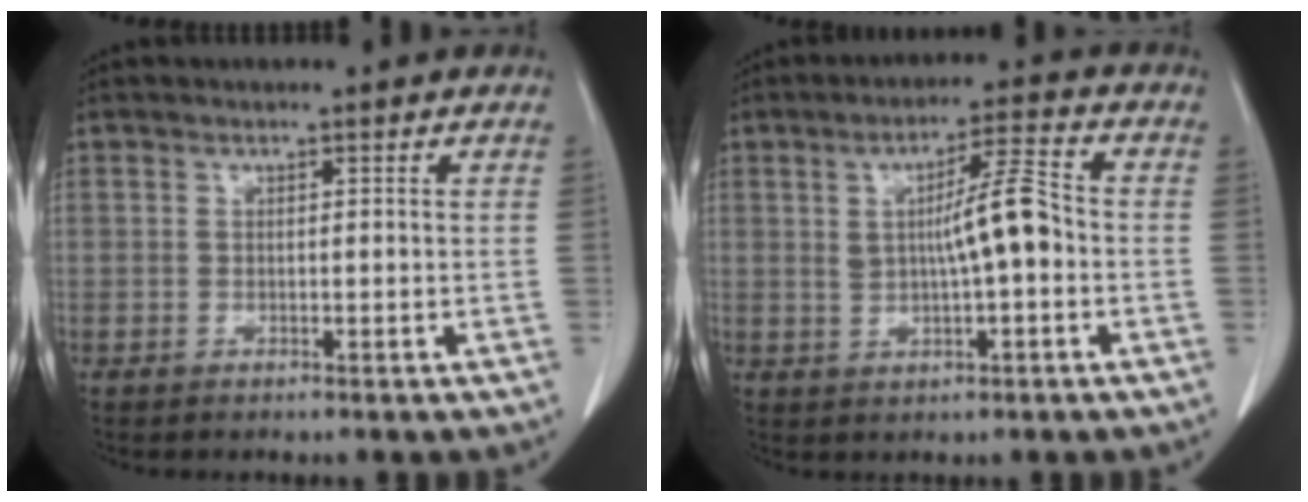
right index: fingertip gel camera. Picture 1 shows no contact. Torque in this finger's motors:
{"motor_torque": [0.29, -0.04, 0.19, 0.06]}